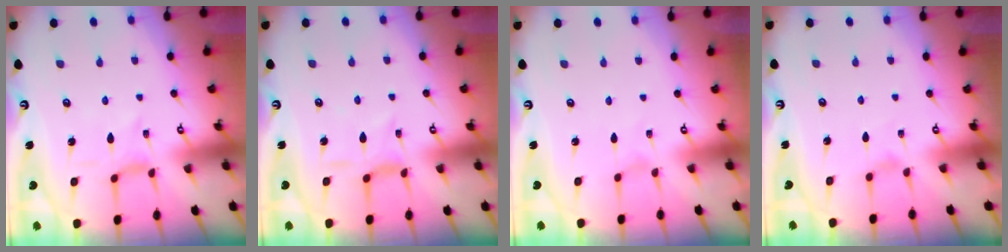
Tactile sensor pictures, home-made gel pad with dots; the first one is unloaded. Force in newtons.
{"total": 4.4, "press": 4.4, "slide": 0.4}
{"total": 0.0}
{"total": 1.5, "press": 1.4, "slide": 0.4}